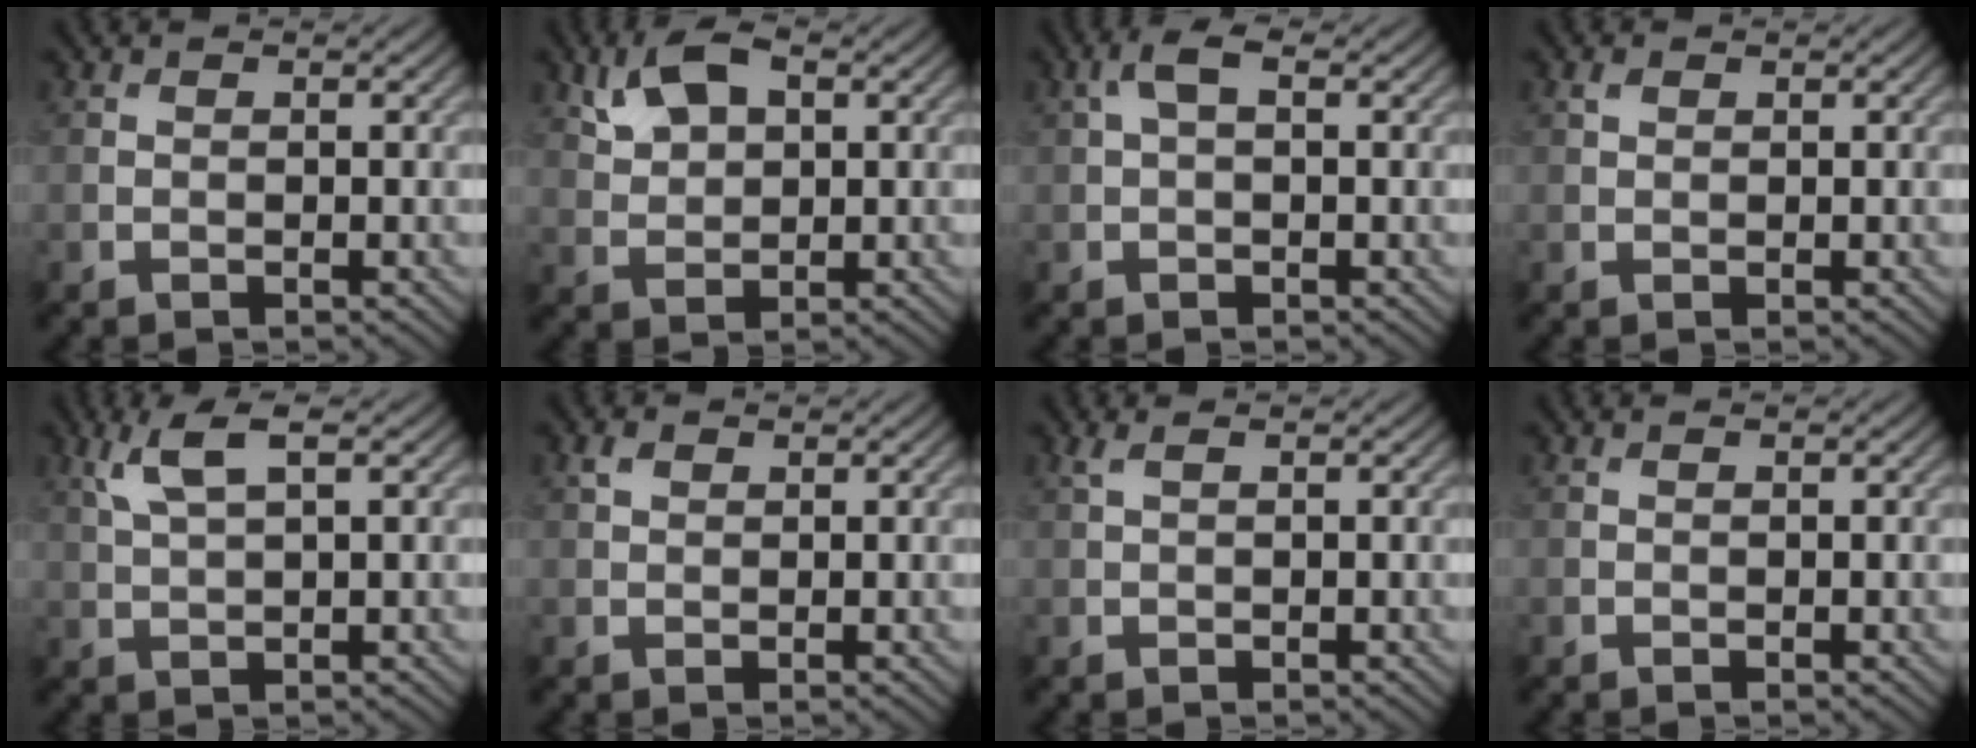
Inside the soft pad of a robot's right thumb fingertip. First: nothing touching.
{"total": 5.9, "force": [2.8, 3.3, 4.1], "torque": [-0.090, 0.006, 0.052]}
{"total": 2.7, "force": [0.8, 1.1, 2.3], "torque": [-0.052, 0.009, 0.011]}
{"total": 0.8, "force": [0.5, 0.5, 0.4], "torque": [-0.010, 0.001, 0.010]}
{"total": 4.3, "force": [2.1, 1.1, 3.6], "torque": [-0.090, 0.009, 0.046]}
{"total": 1.3, "force": [0.7, 0.8, 0.7], "torque": [-0.015, 0.004, 0.013]}
{"total": 1.1, "force": [0.6, 0.2, 0.9], "torque": [-0.025, 0.007, 0.013]}
{"total": 0.0}